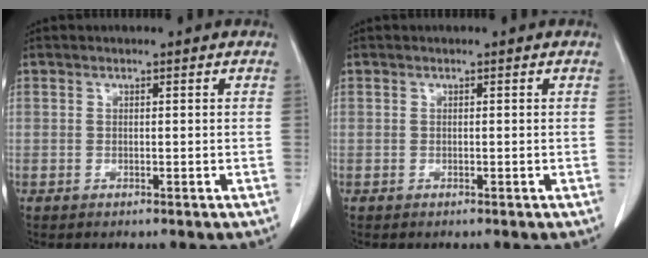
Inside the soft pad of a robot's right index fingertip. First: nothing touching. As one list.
[{"total": 0.0}]